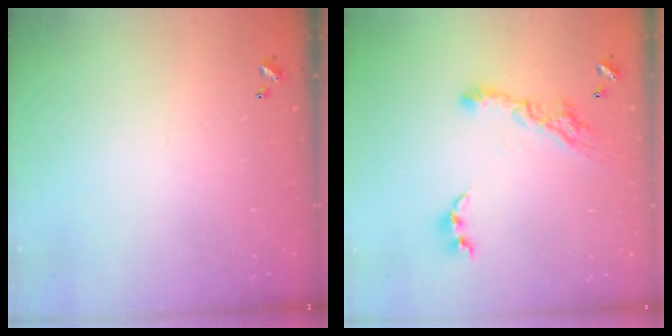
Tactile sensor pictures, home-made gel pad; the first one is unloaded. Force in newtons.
{"total": 9.2, "press": 9.1, "slide": 1.0}